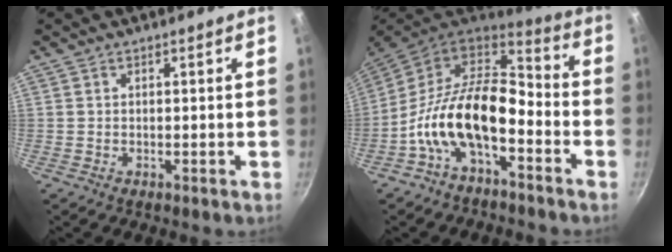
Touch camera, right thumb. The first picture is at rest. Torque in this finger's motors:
{"motor_torque": [1.38, 1.52, 1.37, -1.40, 0.21]}